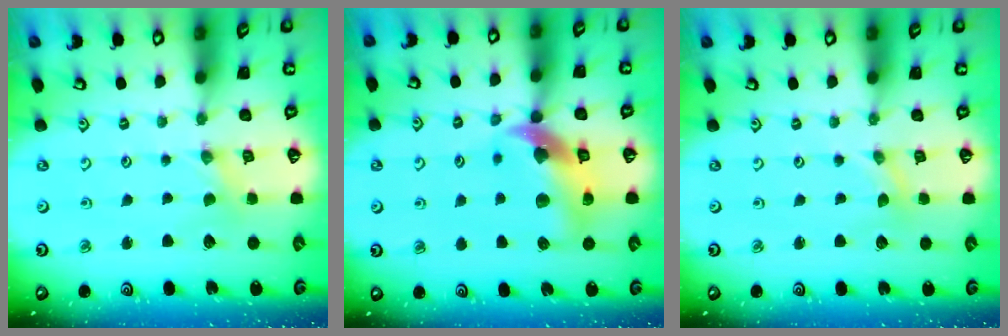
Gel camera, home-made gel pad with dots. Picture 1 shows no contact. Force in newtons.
{"total": 13.7, "press": 13.6, "slide": 2.0}
{"total": 0.0}